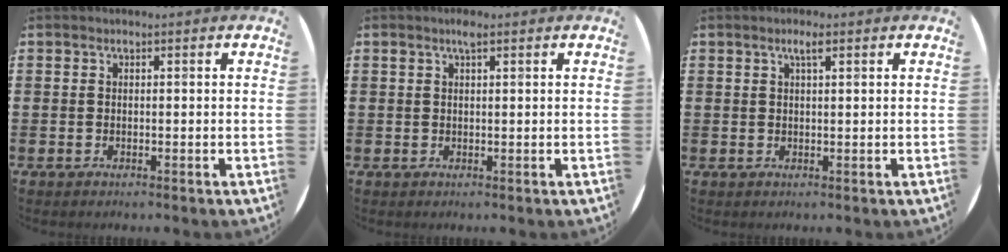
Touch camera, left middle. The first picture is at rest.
{"total": 1.5, "force": [0.9, 0.3, 1.2], "torque": [-0.023, 0.006, 0.014]}
{"total": 1.9, "force": [1.1, 0.3, 1.5], "torque": [-0.029, 0.005, 0.018]}